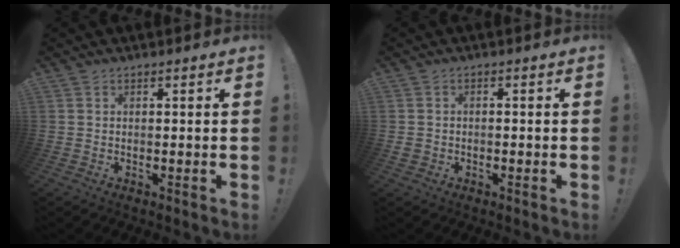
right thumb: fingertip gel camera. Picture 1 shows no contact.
{"total": 1.6, "force": [-0.9, 1.3, 0.5], "torque": [-0.009, 0.006, -0.017]}